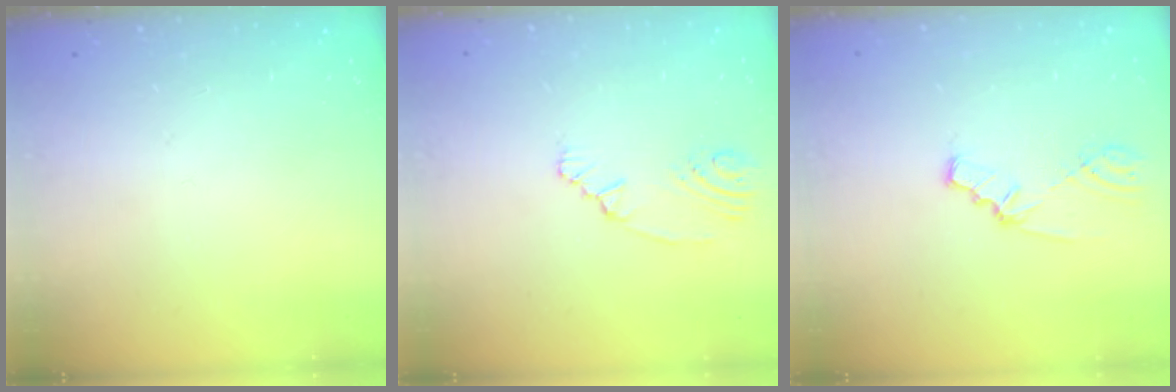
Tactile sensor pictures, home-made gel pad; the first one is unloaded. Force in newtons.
{"total": 2.8, "press": 2.3, "slide": 1.7}
{"total": 1.8, "press": 1.7, "slide": 0.3}